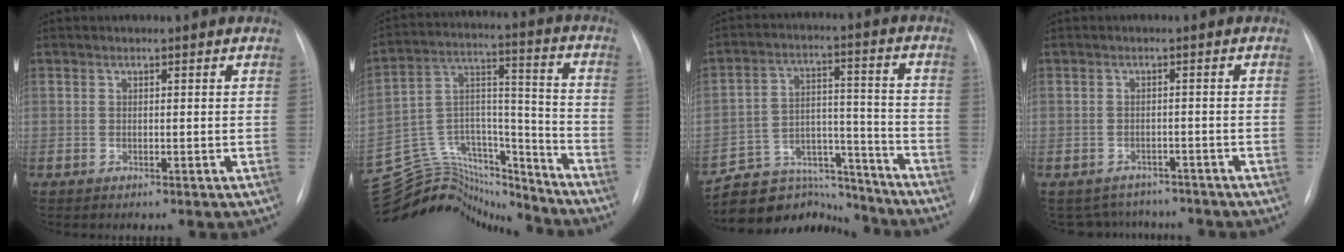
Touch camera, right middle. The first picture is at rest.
{"total": 21.3, "force": [-20.7, 4.2, 3.3], "torque": [-0.078, 0.049, -0.334]}
{"total": 13.4, "force": [-12.7, 4.0, 0.2], "torque": [0.011, 0.056, -0.203]}
{"total": 6.2, "force": [-5.6, 2.6, 0.0], "torque": [0.002, 0.016, -0.069]}